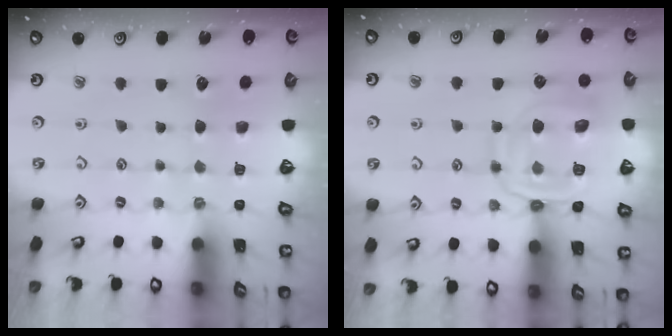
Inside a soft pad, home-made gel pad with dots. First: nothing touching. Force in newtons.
{"total": 13.7, "press": 13.7, "slide": 1.1}